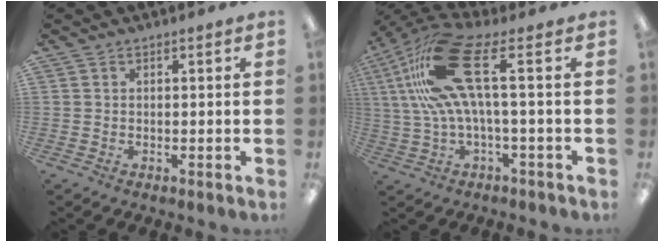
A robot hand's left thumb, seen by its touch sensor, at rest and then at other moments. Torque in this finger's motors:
{"motor_torque": [2.27, 2.57, 2.25, -0.45, 0.63]}